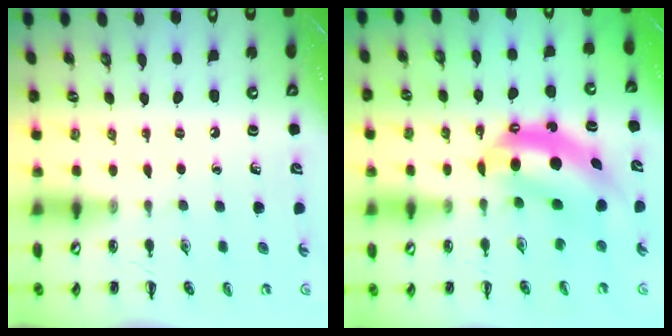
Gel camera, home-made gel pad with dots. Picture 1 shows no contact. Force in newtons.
{"total": 7.4, "press": 7.1, "slide": 2.0}